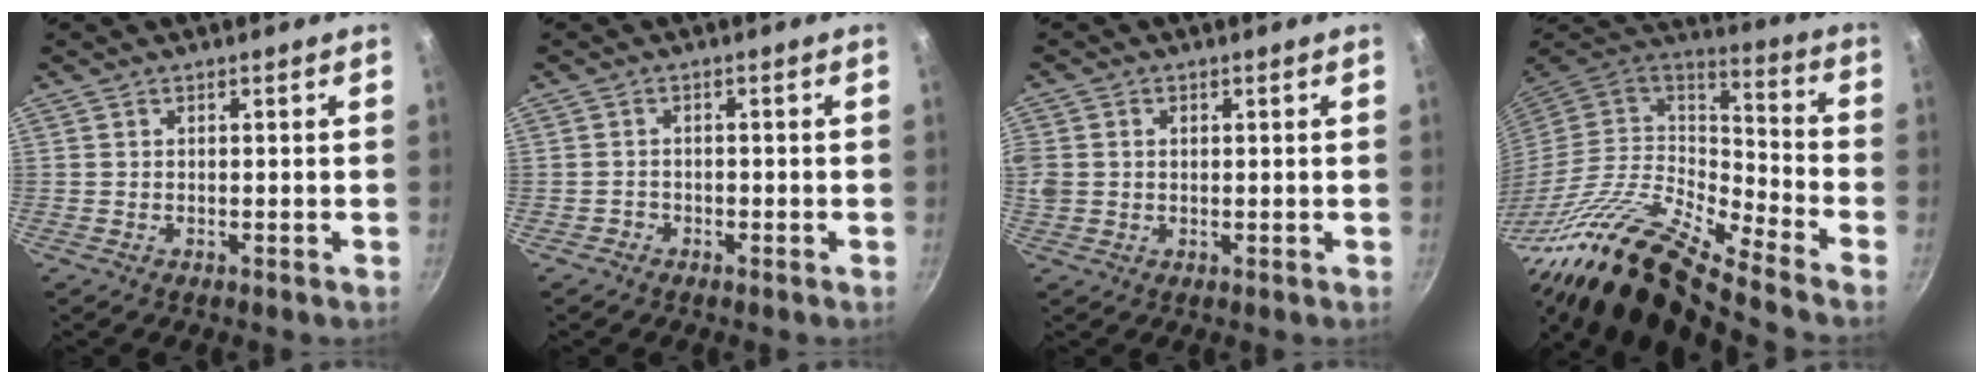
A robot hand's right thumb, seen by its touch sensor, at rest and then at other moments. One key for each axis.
{"total": 1.3, "fx": -0.9, "fy": 0.9, "fz": 0.0, "tx": 0.002, "ty": 0.014, "tz": -0.015}
{"total": 5.0, "fx": 0.5, "fy": 4.1, "fz": 2.8, "tx": -0.058, "ty": 0.006, "tz": 0.011}
{"total": 24.6, "fx": -18.0, "fy": 6.3, "fz": 15.5, "tx": -0.233, "ty": 0.063, "tz": -0.351}